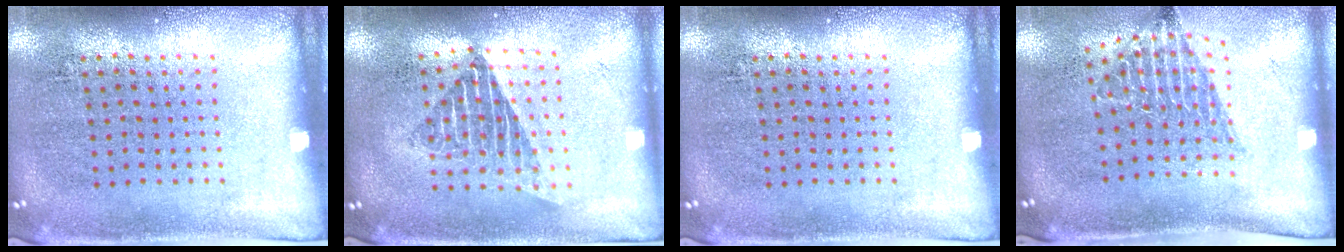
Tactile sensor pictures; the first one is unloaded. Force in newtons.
{"total": 1.5, "press": 1.3, "slide": 0.8}
{"total": 0.0}
{"total": 1.4, "press": 1.1, "slide": 0.8}